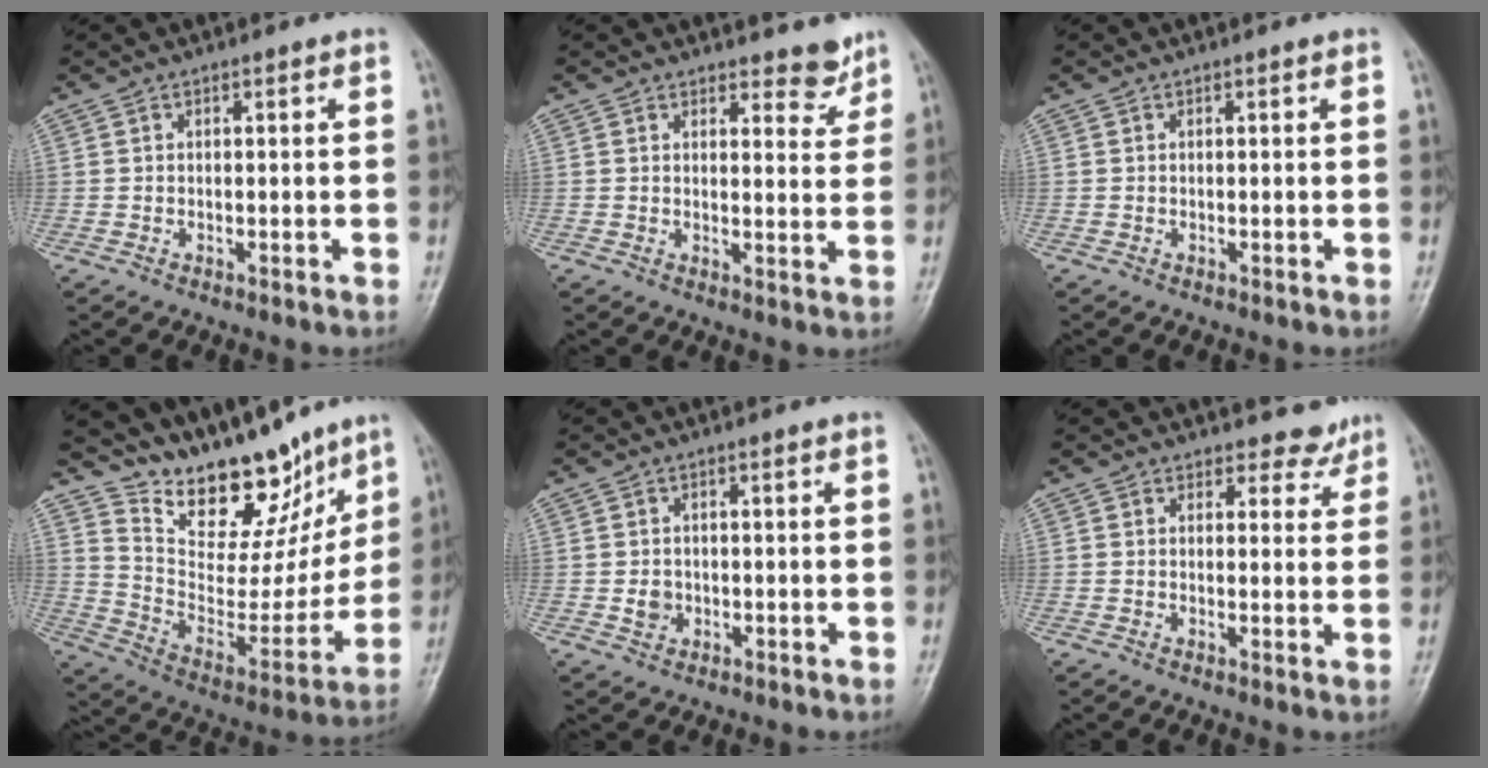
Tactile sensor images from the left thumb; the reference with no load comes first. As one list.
[{"total": 4.2, "force": [3.6, 1.7, 1.3], "torque": [0.007, -0.031, 0.044]}, {"total": 0.0}, {"total": 20.8, "force": [15.9, 9.0, 9.9], "torque": [-0.093, -0.086, 0.266]}, {"total": 2.5, "force": [-0.3, 2.2, 1.2], "torque": [-0.009, 0.002, -0.003]}, {"total": 3.8, "force": [3.3, 1.9, -0.3], "torque": [0.029, -0.026, 0.028]}]